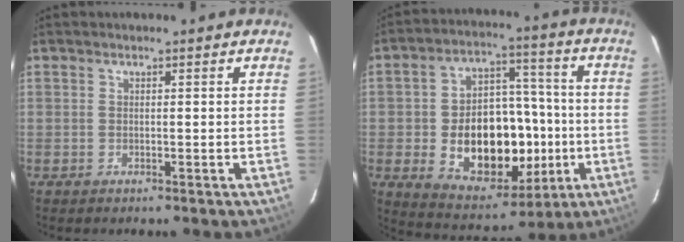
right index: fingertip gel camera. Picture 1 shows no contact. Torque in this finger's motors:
{"motor_torque": [0.80, -0.31, 1.05, 0.18]}